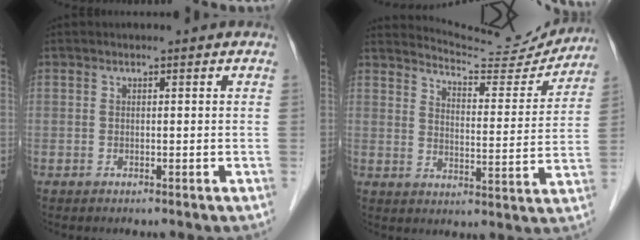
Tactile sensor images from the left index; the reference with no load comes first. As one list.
[{"total": 12.0, "force": [11.9, 0.6, 0.8], "torque": [-0.012, -0.039, 0.151]}]